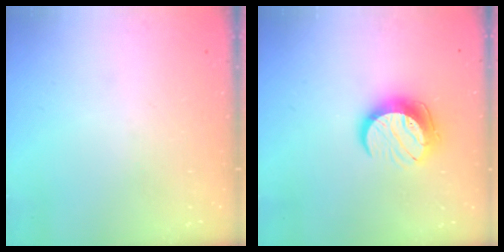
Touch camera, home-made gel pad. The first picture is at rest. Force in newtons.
{"total": 11.3, "press": 11.2, "slide": 0.7}